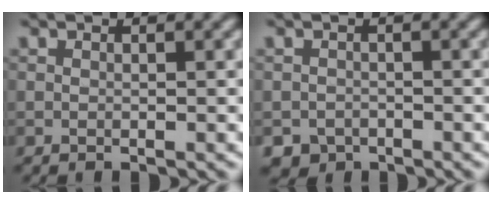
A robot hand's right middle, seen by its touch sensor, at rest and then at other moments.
{"total": 1.9, "force": [-1.2, 1.4, 0.2], "torque": [0.003, -0.003, -0.025]}